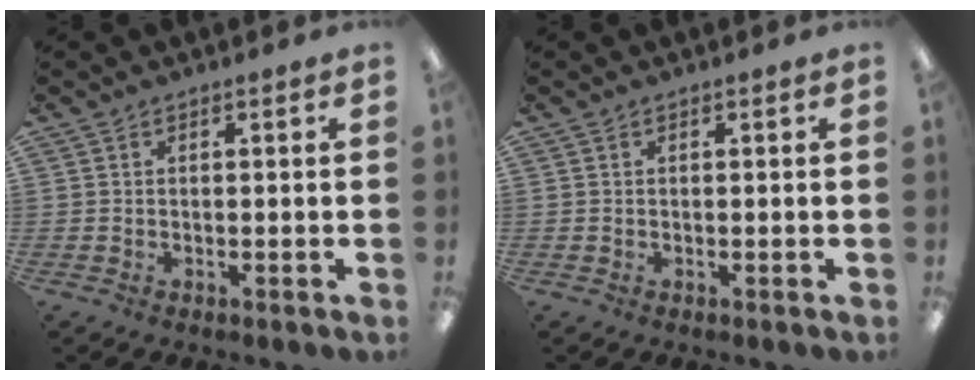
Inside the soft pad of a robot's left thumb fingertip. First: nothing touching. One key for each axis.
{"total": 0.0}